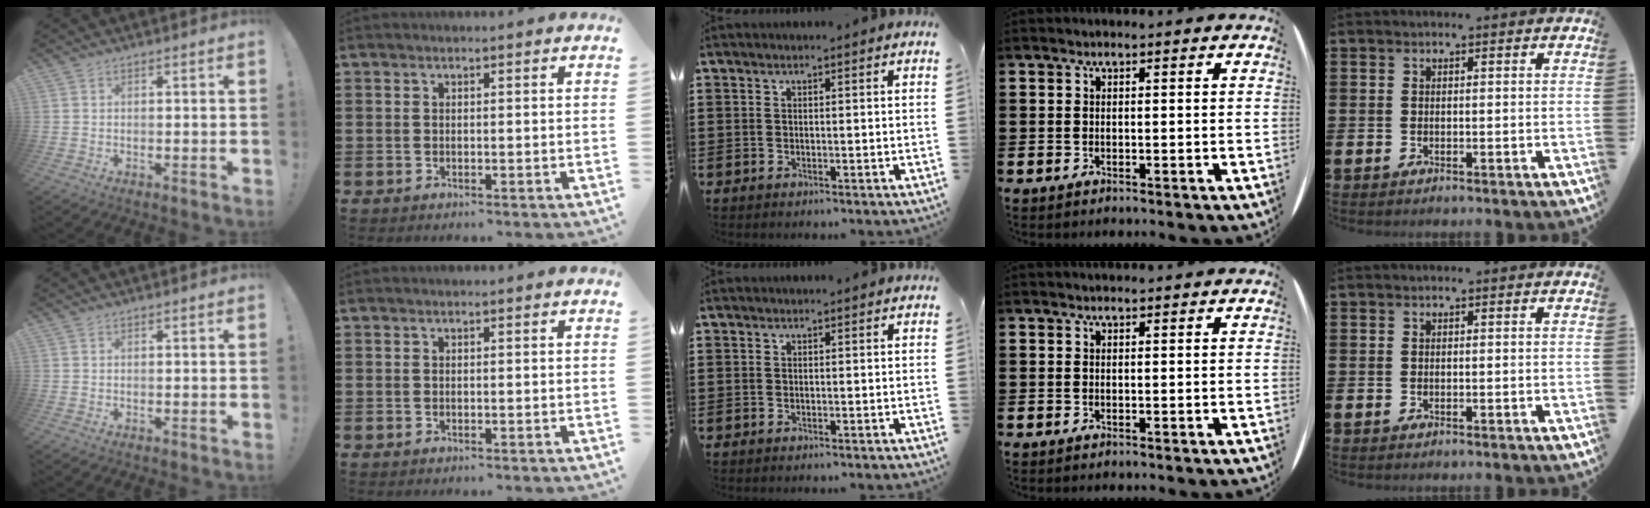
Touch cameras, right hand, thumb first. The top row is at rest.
{}